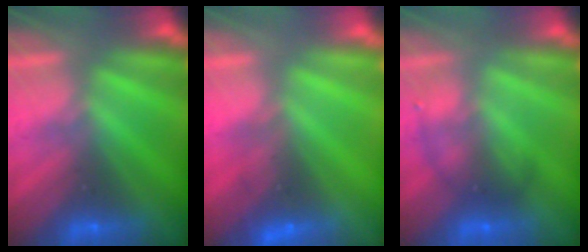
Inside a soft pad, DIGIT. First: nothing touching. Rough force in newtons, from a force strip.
{"total": 2.3}
{"total": 1.2}